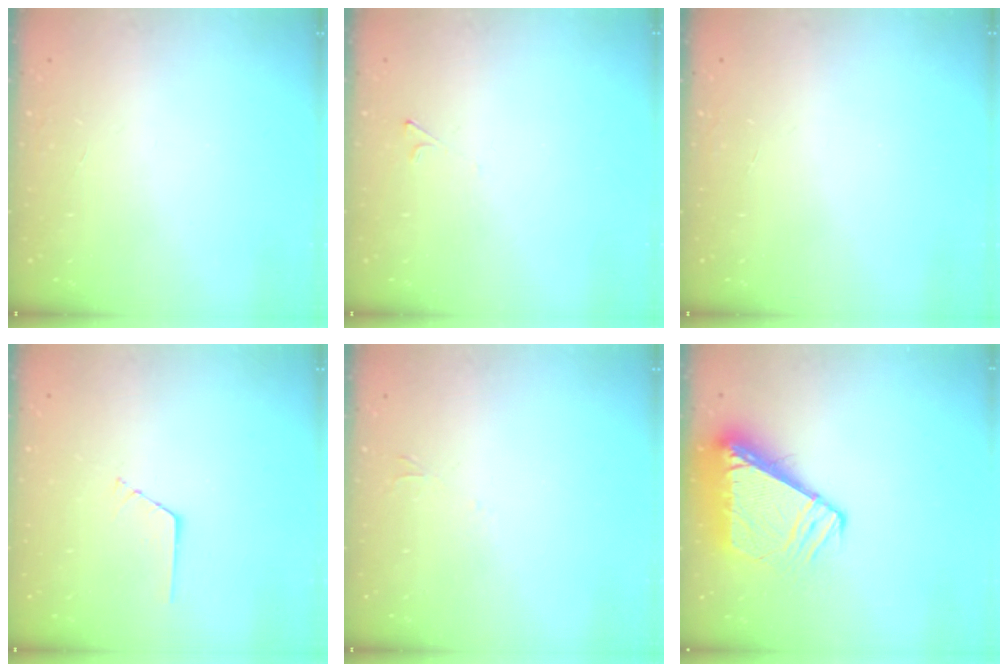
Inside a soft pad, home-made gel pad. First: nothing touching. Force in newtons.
{"total": 1.9, "press": 1.9, "slide": 0.4}
{"total": 0.0}
{"total": 0.7, "press": 0.7, "slide": 0.1}
{"total": 2.2, "press": 2.2, "slide": 0.4}
{"total": 10.7, "press": 10.6, "slide": 1.2}